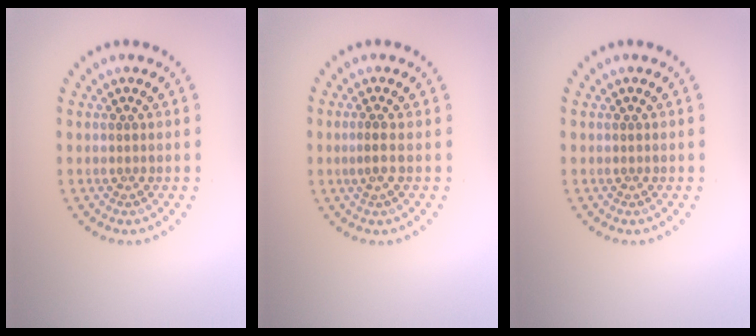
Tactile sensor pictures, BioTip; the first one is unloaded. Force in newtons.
{"total": 1.3, "press": 1.0, "slide": 0.9}
{"total": 0.0}